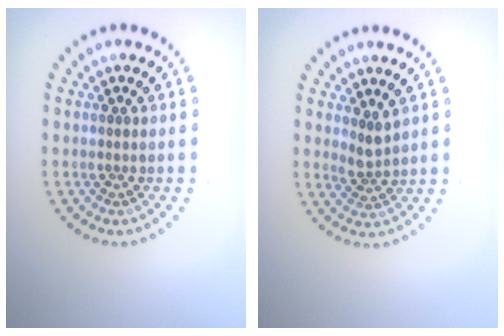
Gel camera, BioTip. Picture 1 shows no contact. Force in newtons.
{"total": 1.8, "press": 1.3, "slide": 1.2}